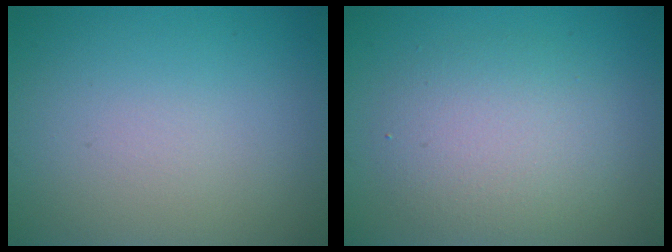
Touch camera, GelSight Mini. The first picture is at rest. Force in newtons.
{"total": 4.2, "press": 4.2, "slide": 0.4}